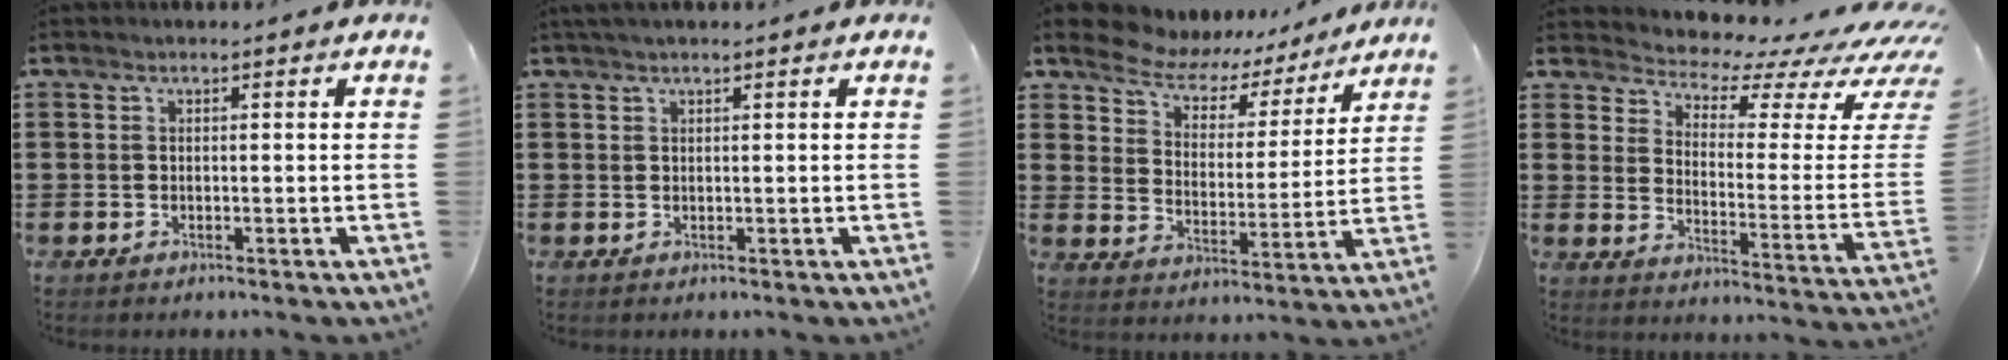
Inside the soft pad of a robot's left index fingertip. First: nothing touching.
{"total": 0.9, "force": [0.7, 0.0, 0.6], "torque": [-0.013, 0.000, 0.013]}
{"total": 6.4, "force": [5.8, 2.2, 1.4], "torque": [-0.064, -0.035, 0.098]}
{"total": 4.6, "force": [4.2, 0.8, 1.5], "torque": [-0.040, -0.051, 0.065]}